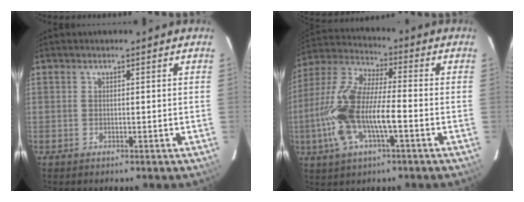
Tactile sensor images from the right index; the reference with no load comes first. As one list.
[{"total": 16.0, "force": [-4.0, 5.6, 14.5], "torque": [-0.306, 0.002, -0.084]}]